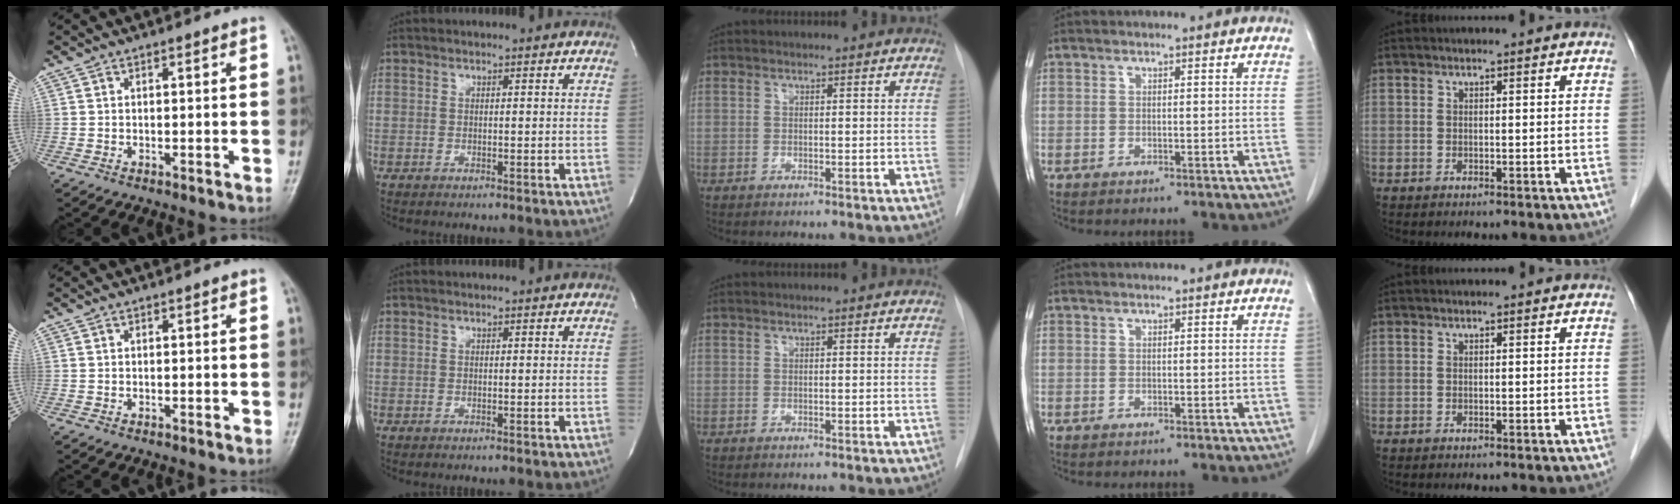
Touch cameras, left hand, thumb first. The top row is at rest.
{}